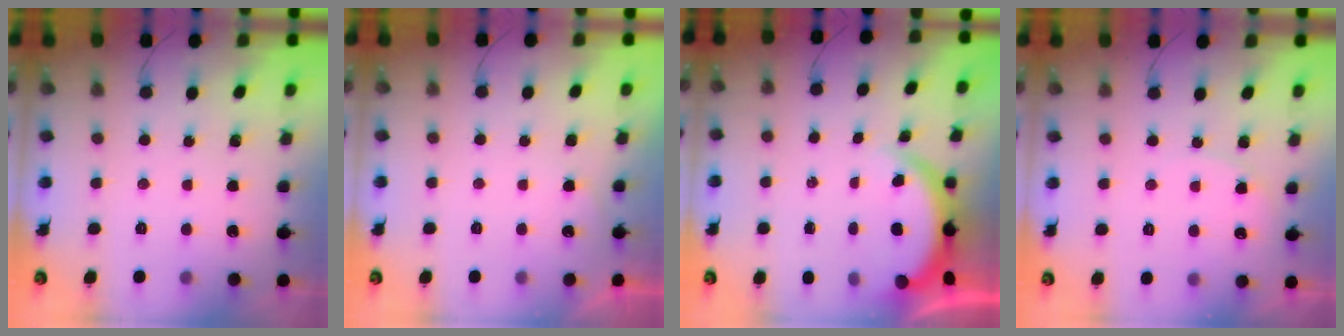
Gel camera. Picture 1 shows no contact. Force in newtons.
{"total": 3.3, "press": 3.3, "slide": 0.7}
{"total": 4.0, "press": 4.0, "slide": 0.2}
{"total": 3.8, "press": 3.8, "slide": 0.3}